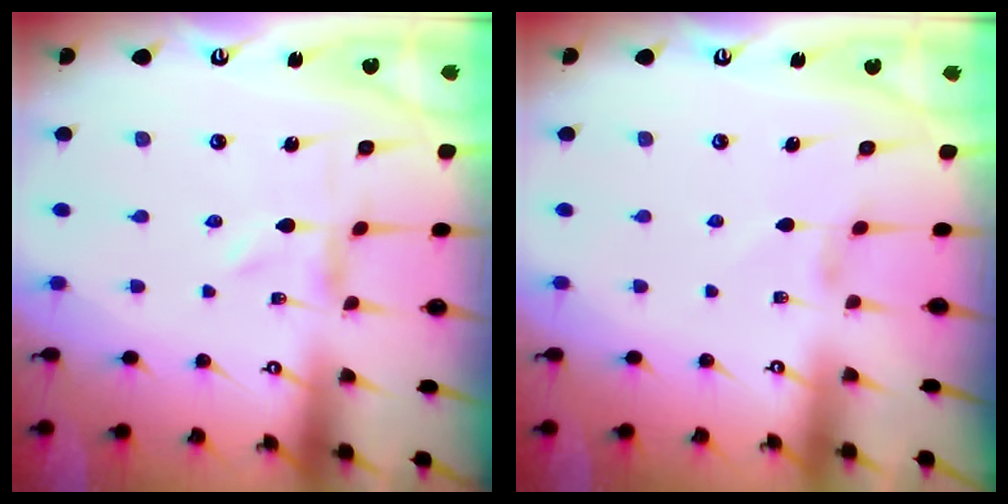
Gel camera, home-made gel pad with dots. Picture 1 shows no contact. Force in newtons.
{"total": 1.7, "press": 1.7, "slide": 0.3}